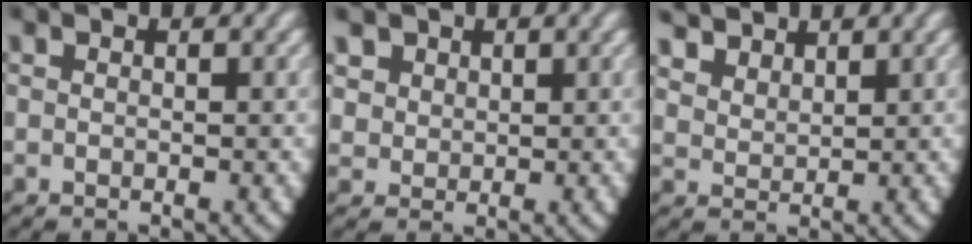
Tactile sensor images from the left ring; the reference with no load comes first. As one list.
[{"total": 4.7, "force": [2.0, 3.8, 2.0], "torque": [-0.060, -0.005, 0.040]}, {"total": 3.2, "force": [2.6, 1.6, 1.1], "torque": [-0.029, -0.005, 0.057]}]